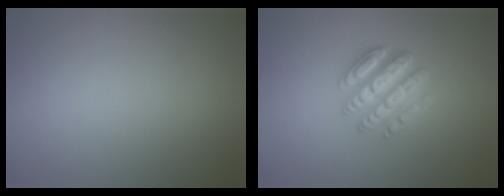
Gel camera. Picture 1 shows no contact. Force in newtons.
{"total": 4.7, "press": 4.7, "slide": 0.8}